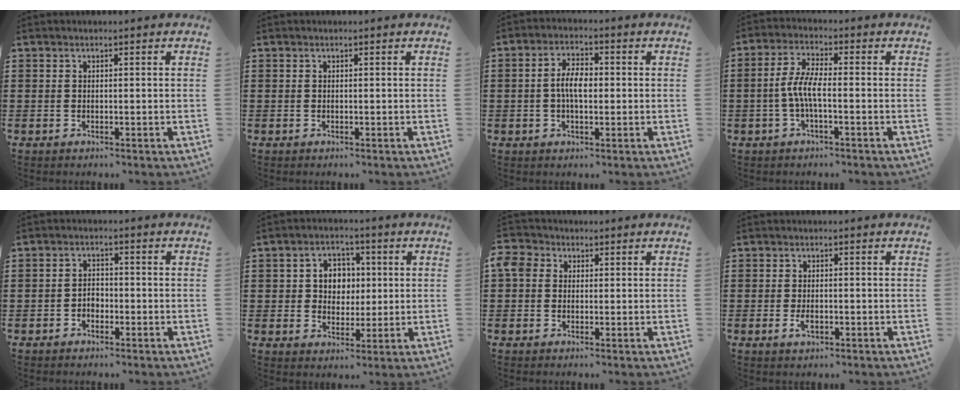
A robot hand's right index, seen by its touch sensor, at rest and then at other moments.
{"total": 0.0}
{"total": 4.6, "force": [-0.3, 2.2, 4.0], "torque": [-0.080, 0.004, -0.010]}
{"total": 5.4, "force": [-1.3, 1.4, 5.0], "torque": [-0.123, -0.007, -0.035]}
{"total": 2.0, "force": [-1.1, 1.3, 1.1], "torque": [-0.024, 0.003, -0.024]}
{"total": 5.3, "force": [0.6, 4.7, 2.2], "torque": [-0.054, 0.015, 0.005]}
{"total": 3.2, "force": [0.4, 2.9, 1.2], "torque": [-0.036, 0.012, 0.006]}
{"total": 1.9, "force": [-0.7, 0.9, 1.6], "torque": [-0.037, -0.005, -0.014]}